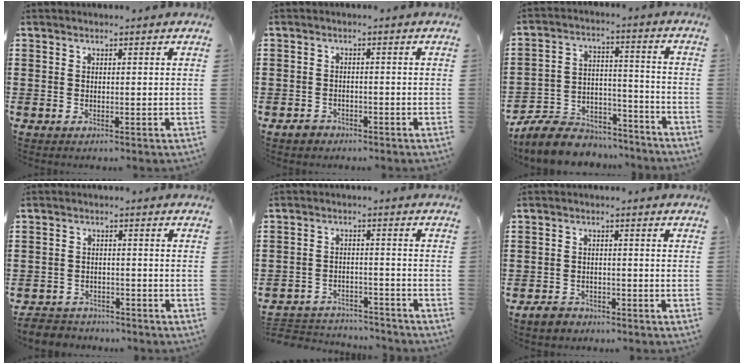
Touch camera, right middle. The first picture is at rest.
{"total": 1.7, "force": [-1.4, 1.0, 0.2], "torque": [-0.007, 0.003, -0.031]}
{"total": 8.8, "force": [-8.2, 2.6, 1.5], "torque": [-0.040, 0.022, -0.164]}
{"total": 3.2, "force": [-3.1, 0.8, -0.2], "torque": [-0.003, 0.002, -0.067]}
{"total": 3.9, "force": [-3.8, 0.8, -0.2], "torque": [-0.005, 0.004, -0.082]}
{"total": 2.4, "force": [-2.1, 1.1, 0.1], "torque": [-0.010, 0.005, -0.046]}